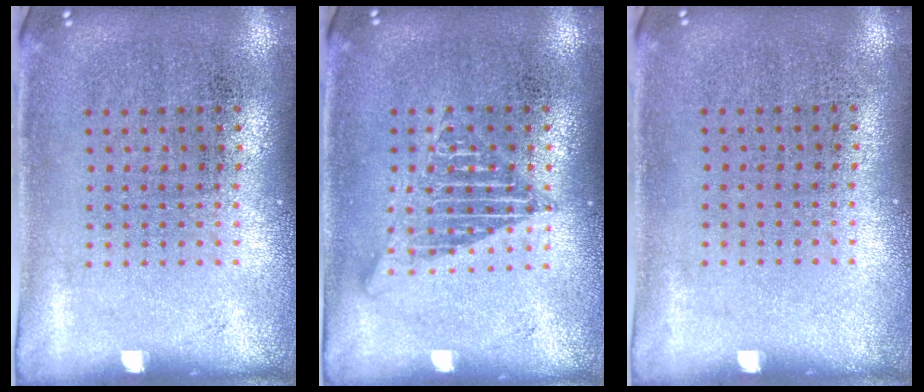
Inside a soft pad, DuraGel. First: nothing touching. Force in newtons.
{"total": 2.4, "press": 2.3, "slide": 0.2}
{"total": 0.0}